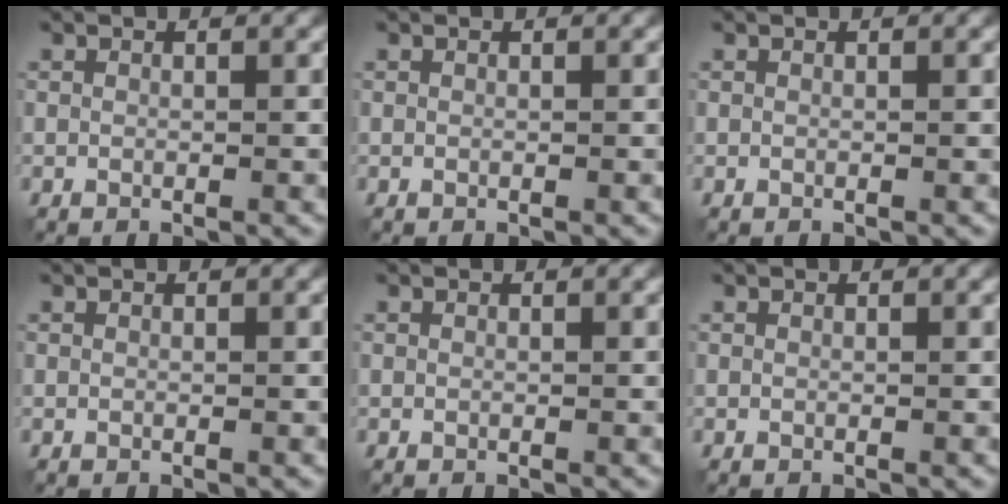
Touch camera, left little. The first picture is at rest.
{"total": 0.0}
{"total": 0.0}
{"total": 0.0}
{"total": 0.0}
{"total": 0.0}